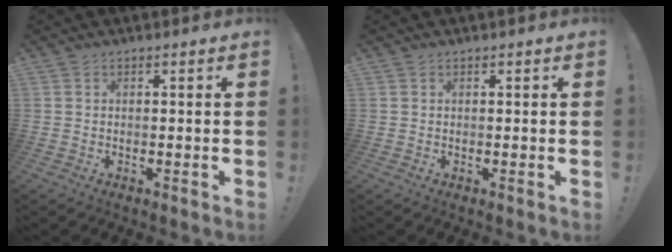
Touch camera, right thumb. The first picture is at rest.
{"total": 0.0}